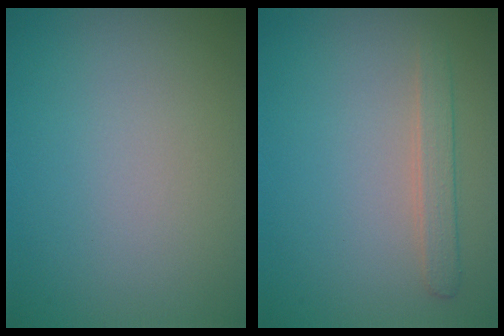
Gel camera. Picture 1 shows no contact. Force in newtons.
{"total": 1.8, "press": 1.8, "slide": 0.1}